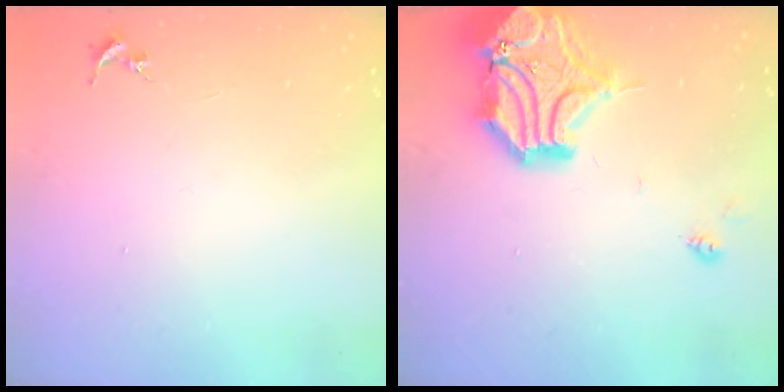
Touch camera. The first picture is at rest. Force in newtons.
{"total": 20.7, "press": 20.5, "slide": 3.1}